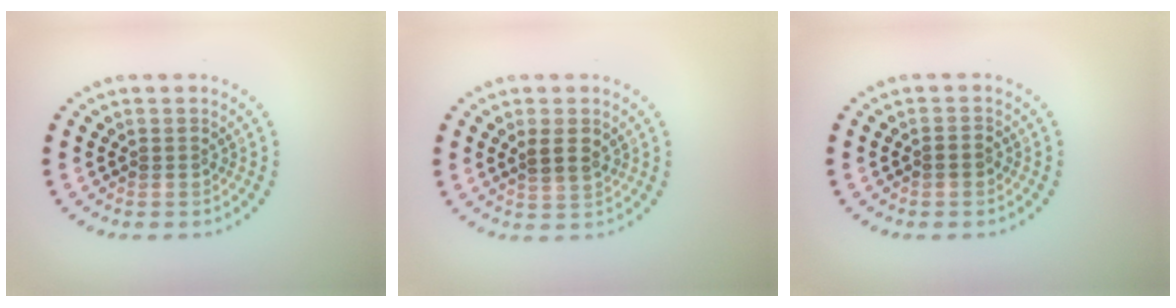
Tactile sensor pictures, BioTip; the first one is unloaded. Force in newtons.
{"total": 2.0, "press": 1.8, "slide": 0.7}
{"total": 1.1, "press": 1.0, "slide": 0.5}